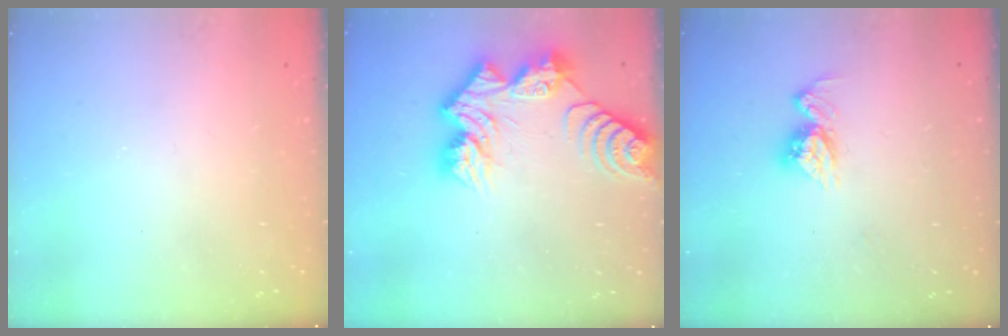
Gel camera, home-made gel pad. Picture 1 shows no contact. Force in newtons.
{"total": 13.5, "press": 13.5, "slide": 1.1}
{"total": 9.3, "press": 9.2, "slide": 0.7}